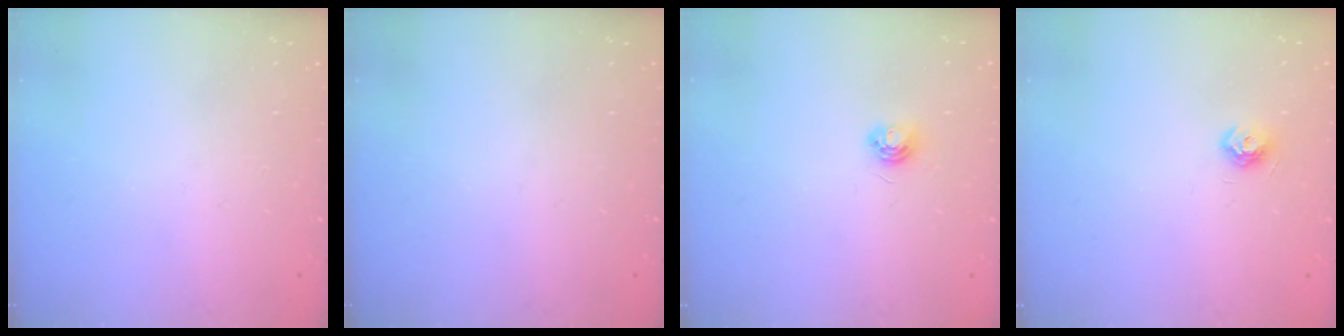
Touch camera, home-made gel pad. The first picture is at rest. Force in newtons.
{"total": 0.0}
{"total": 4.7, "press": 4.7, "slide": 0.5}
{"total": 7.6, "press": 7.5, "slide": 1.1}